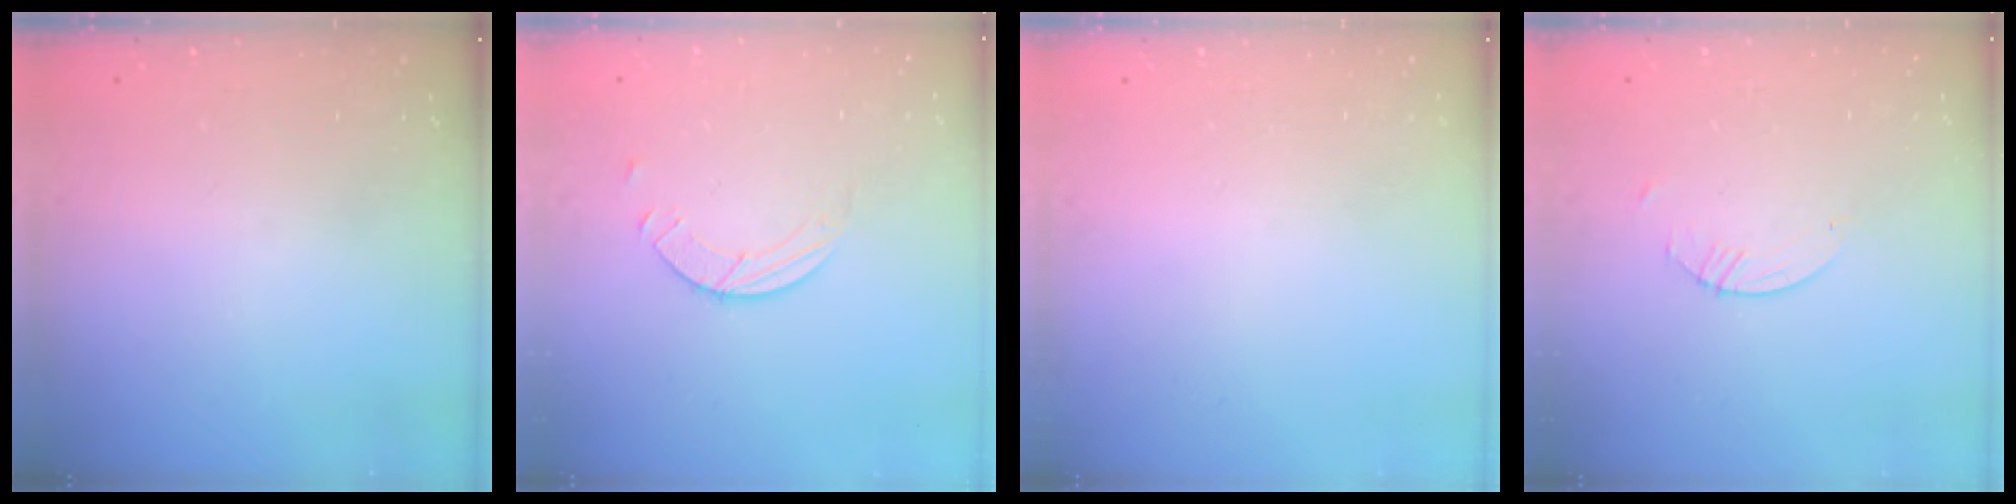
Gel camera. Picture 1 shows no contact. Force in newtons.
{"total": 2.6, "press": 2.6, "slide": 0.3}
{"total": 0.0}
{"total": 0.8, "press": 0.8, "slide": 0.2}